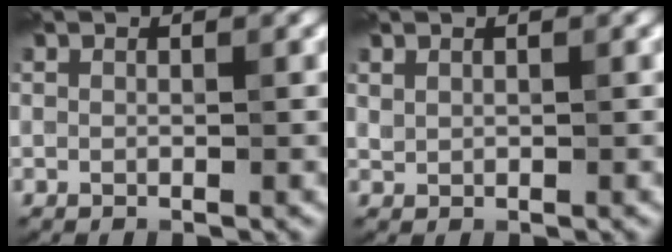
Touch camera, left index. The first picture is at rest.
{"total": 0.6, "force": [0.5, 0.4, 0.2], "torque": [-0.007, -0.001, 0.014]}